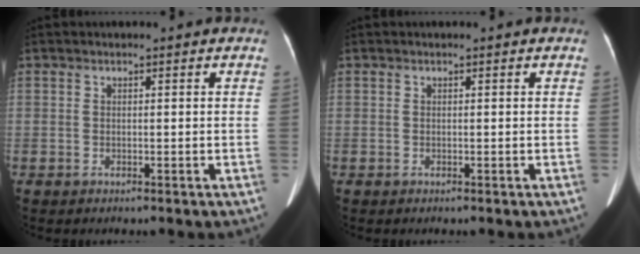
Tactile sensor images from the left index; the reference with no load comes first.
{"total": 0.0}